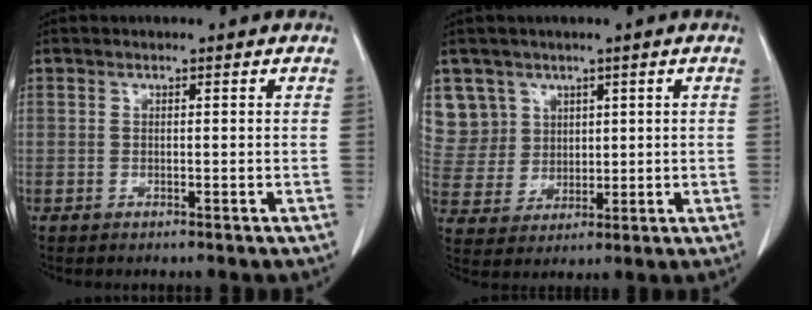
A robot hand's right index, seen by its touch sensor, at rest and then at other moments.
{"total": 8.4, "force": [4.6, 7.0, 0.0], "torque": [-0.003, 0.015, 0.105]}